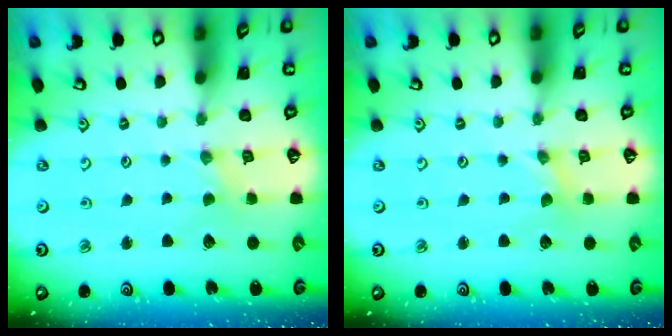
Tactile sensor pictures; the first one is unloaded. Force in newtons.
{"total": 0.0}